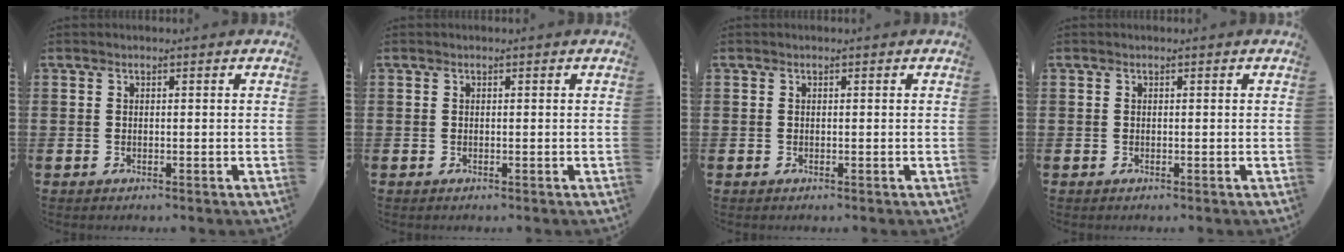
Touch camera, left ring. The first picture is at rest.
{"total": 0.0}
{"total": 0.0}
{"total": 0.0}